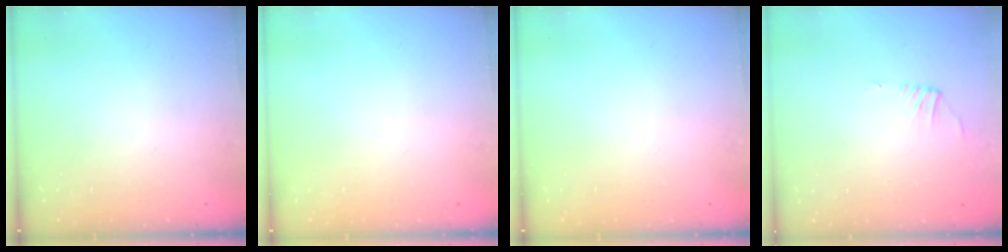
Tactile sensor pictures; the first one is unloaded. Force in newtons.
{"total": 0.0}
{"total": 0.0}
{"total": 0.5, "press": 0.4, "slide": 0.4}